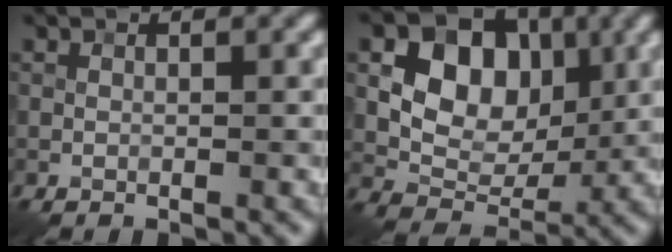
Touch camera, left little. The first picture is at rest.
{"total": 8.9, "force": [2.0, 6.6, 5.7], "torque": [-0.094, 0.008, 0.028]}